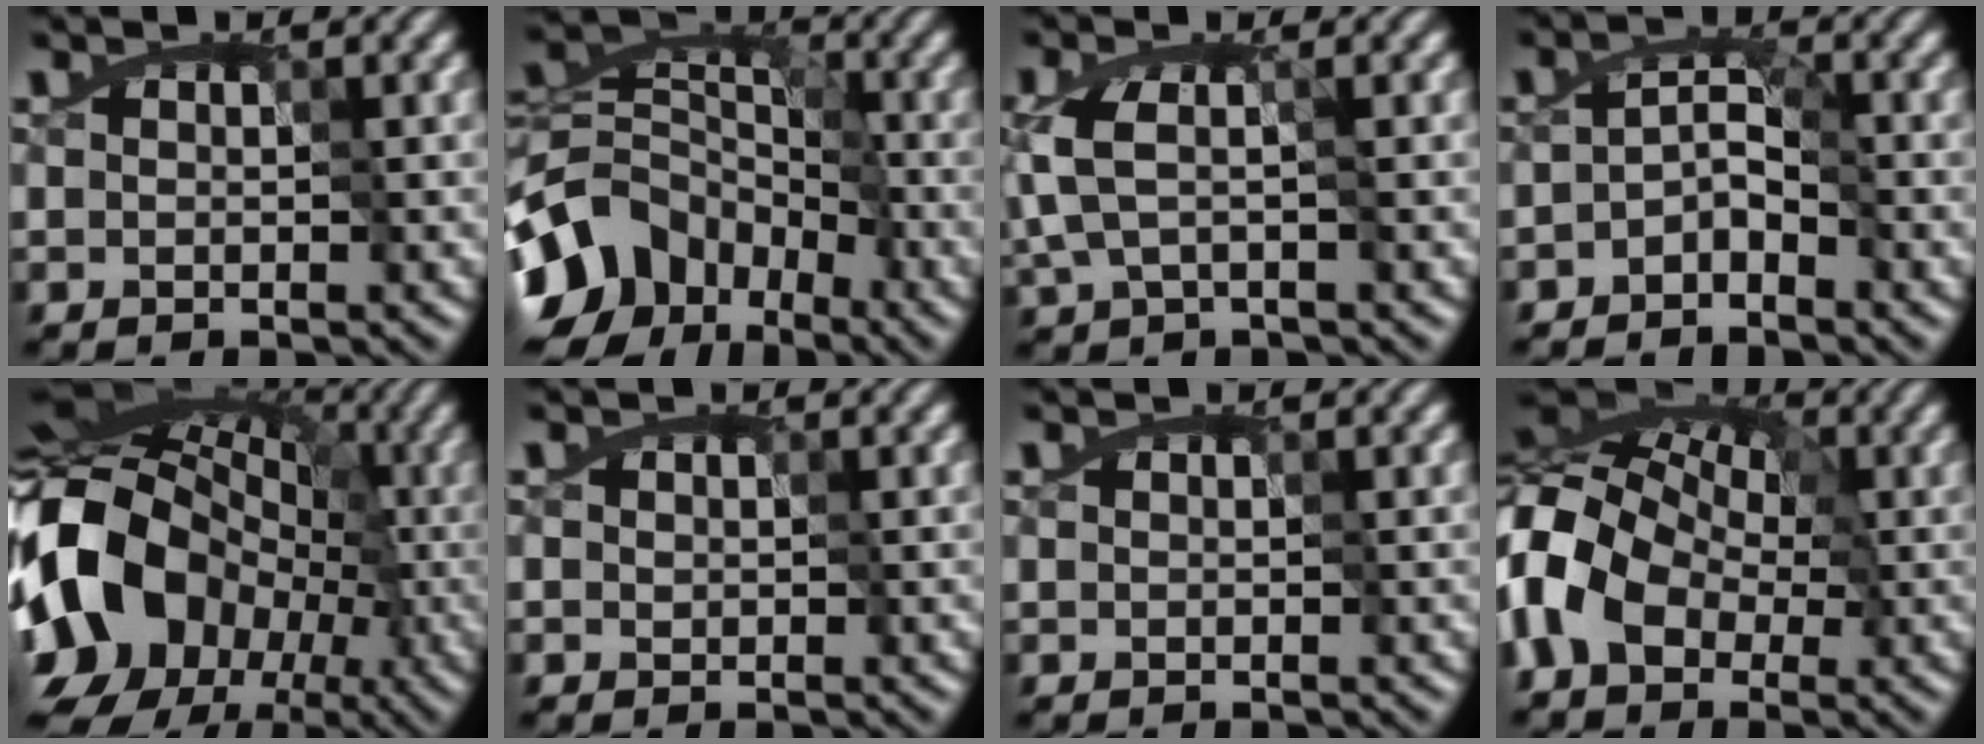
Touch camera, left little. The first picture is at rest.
{"total": 12.2, "force": [-8.0, 7.8, 4.8], "torque": [-0.103, 0.008, -0.157]}
{"total": 2.2, "force": [-1.2, 0.7, 1.6], "torque": [-0.048, -0.005, -0.015]}
{"total": 2.5, "force": [-2.4, 0.6, 0.6], "torque": [-0.008, 0.000, -0.040]}
{"total": 17.7, "force": [-6.5, 13.8, 8.9], "torque": [-0.182, 0.005, -0.126]}
{"total": 0.5, "force": [0.0, 0.5, 0.1], "torque": [-0.007, 0.000, 0.009]}
{"total": 0.0}
{"total": 10.9, "force": [-2.3, 8.5, 6.4], "torque": [-0.128, 0.003, -0.068]}